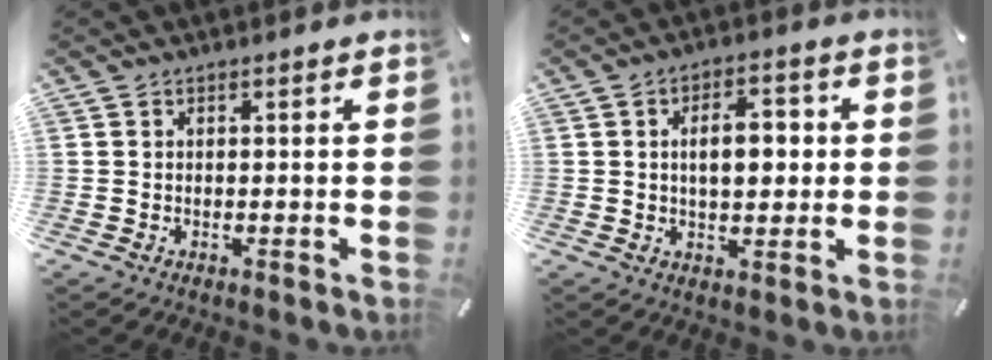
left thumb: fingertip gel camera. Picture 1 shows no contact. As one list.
[{"total": 7.9, "force": [0.8, 4.6, 6.4], "torque": [-0.095, 0.005, 0.006]}]